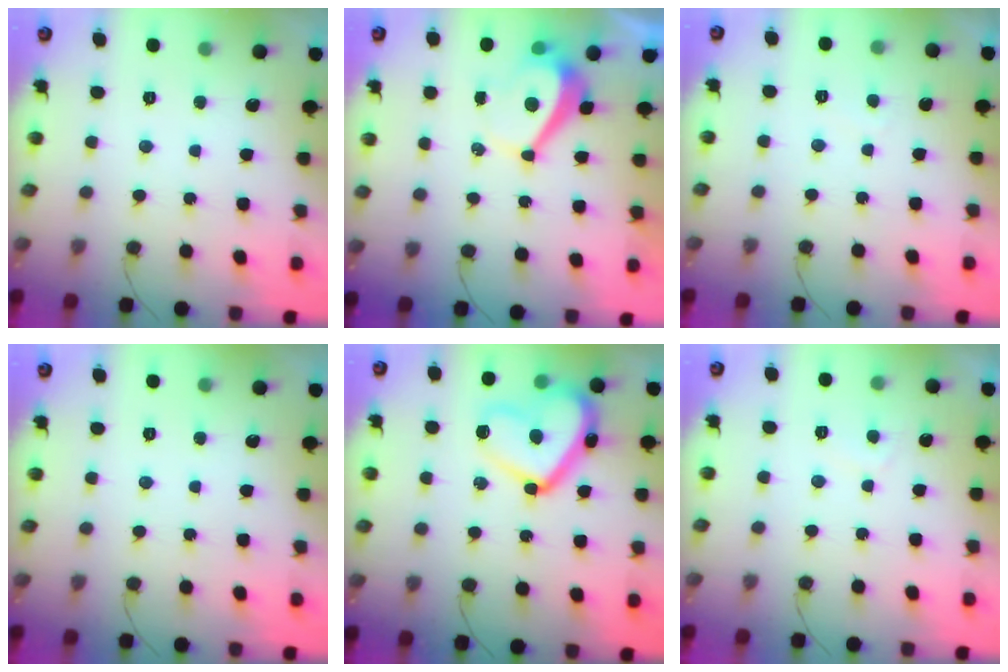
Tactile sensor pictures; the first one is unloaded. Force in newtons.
{"total": 4.0, "press": 4.0, "slide": 0.5}
{"total": 0.8, "press": 0.7, "slide": 0.3}
{"total": 0.0}
{"total": 16.6, "press": 16.5, "slide": 1.4}
{"total": 2.8, "press": 2.7, "slide": 0.6}